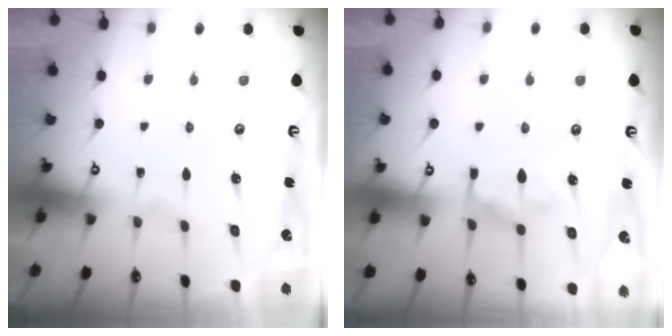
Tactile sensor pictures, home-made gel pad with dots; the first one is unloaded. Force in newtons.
{"total": 10.4, "press": 10.4, "slide": 0.9}